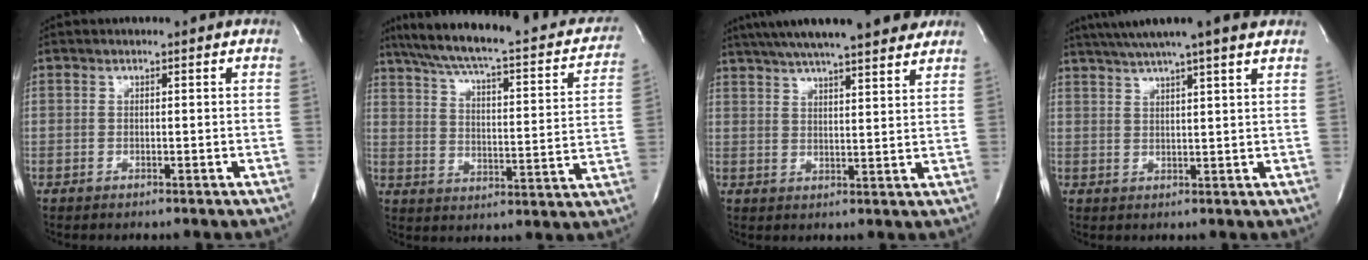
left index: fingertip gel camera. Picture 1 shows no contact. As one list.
[{"total": 27.9, "force": [22.7, 6.0, 15.0], "torque": [-0.235, -0.002, 0.288]}, {"total": 19.8, "force": [16.6, 2.3, 10.5], "torque": [-0.177, 0.037, 0.232]}, {"total": 12.7, "force": [10.4, -0.2, 7.3], "torque": [-0.129, 0.033, 0.139]}]